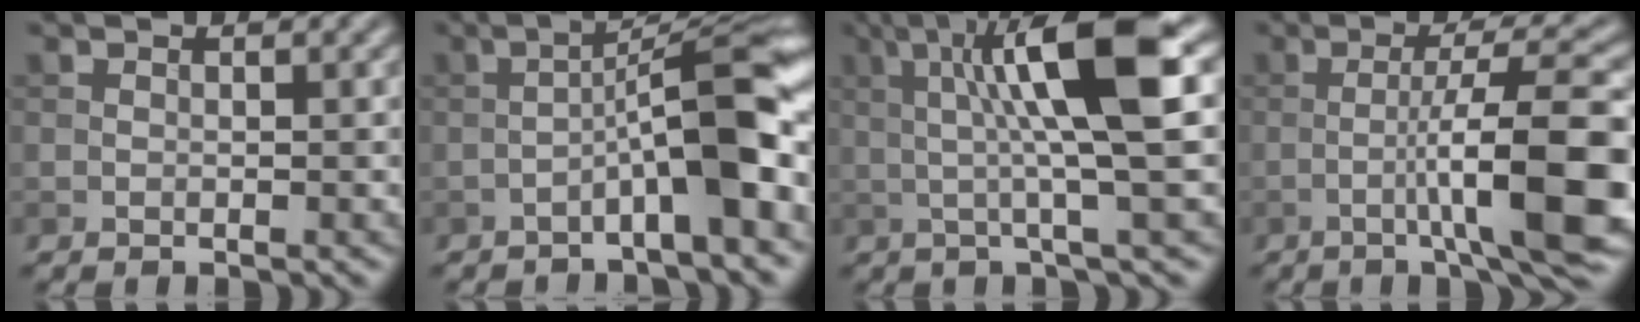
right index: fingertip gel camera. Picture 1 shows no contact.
{"total": 8.2, "force": [-2.8, 1.1, 7.7], "torque": [-0.114, 0.033, -0.049]}
{"total": 9.9, "force": [1.7, 1.5, 9.7], "torque": [-0.143, 0.011, 0.028]}
{"total": 9.8, "force": [-2.5, 1.2, 9.4], "torque": [-0.133, 0.018, -0.041]}